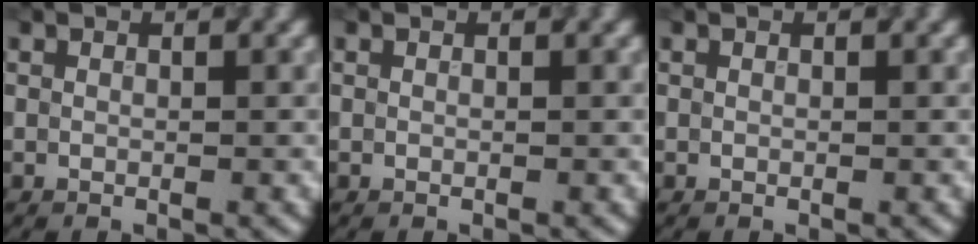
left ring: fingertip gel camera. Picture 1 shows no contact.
{"total": 0.0}
{"total": 0.0}